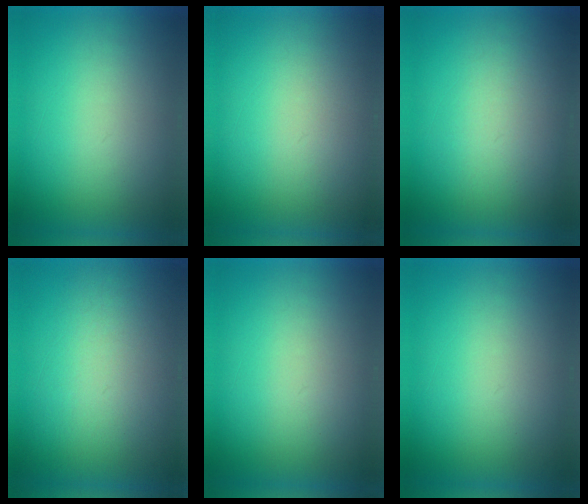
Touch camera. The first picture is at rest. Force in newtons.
{"total": 2.0}
{"total": 3.6}
{"total": 5.8}
{"total": 1.2}
{"total": 0.0}